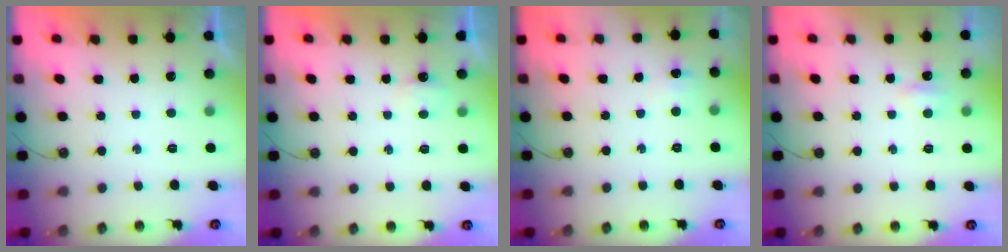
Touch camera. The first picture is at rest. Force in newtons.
{"total": 2.6, "press": 2.6, "slide": 0.4}
{"total": 13.0, "press": 3.5, "slide": 12.6}
{"total": 3.0, "press": 3.0, "slide": 0.6}